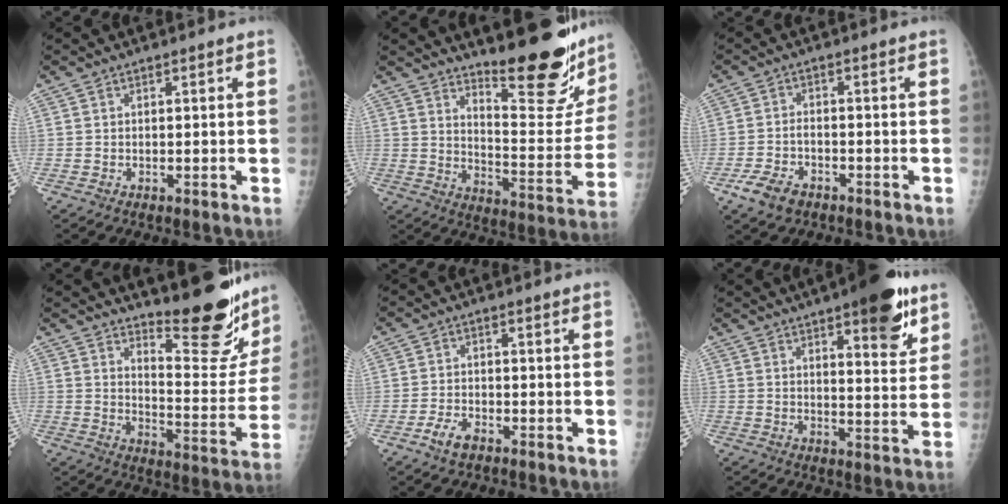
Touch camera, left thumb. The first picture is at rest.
{"total": 20.7, "force": [16.9, 4.6, 11.1], "torque": [-0.122, -0.149, 0.231]}
{"total": 5.6, "force": [-3.5, 3.2, 3.2], "torque": [-0.067, 0.012, -0.061]}
{"total": 17.1, "force": [14.6, 3.7, 8.0], "torque": [-0.074, -0.143, 0.199]}
{"total": 3.7, "force": [-2.4, 1.8, 2.2], "torque": [-0.043, 0.011, -0.043]}
{"total": 13.8, "force": [8.1, 4.2, 10.4], "torque": [-0.110, -0.039, 0.108]}